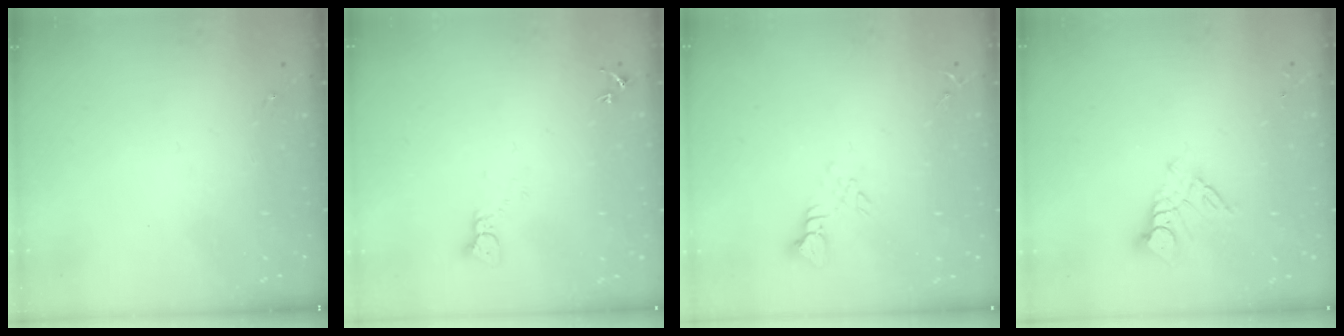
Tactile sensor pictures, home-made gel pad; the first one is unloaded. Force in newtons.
{"total": 2.4, "press": 2.4, "slide": 0.2}
{"total": 3.9, "press": 3.9, "slide": 0.3}
{"total": 9.2, "press": 9.1, "slide": 0.8}